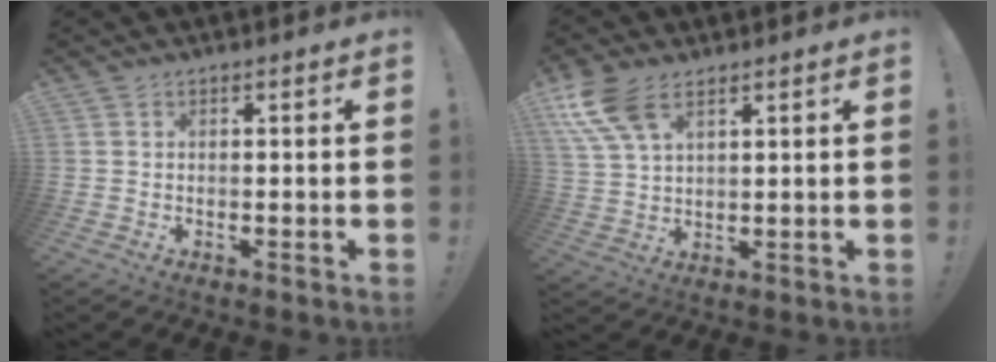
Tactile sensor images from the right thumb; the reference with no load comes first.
{"total": 11.0, "force": [6.2, 5.5, 7.2], "torque": [-0.145, -0.023, 0.119]}